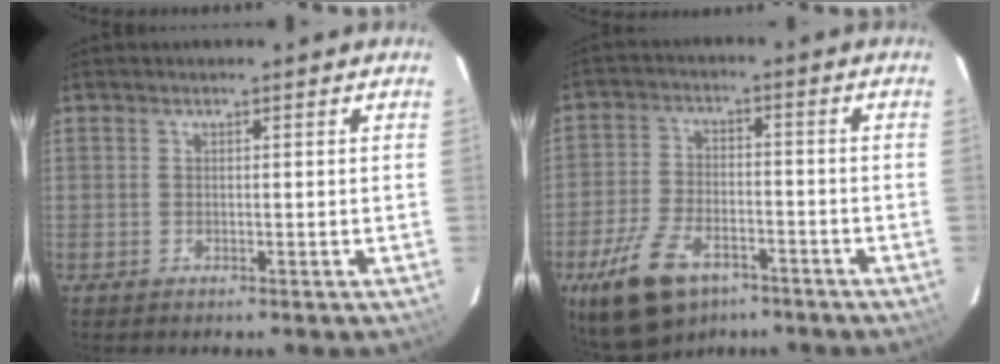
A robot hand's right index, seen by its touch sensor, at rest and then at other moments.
{"total": 13.7, "force": [-8.5, 7.2, 7.9], "torque": [-0.179, -0.014, -0.148]}